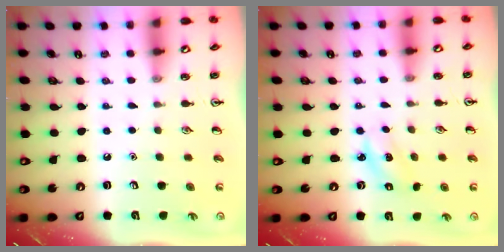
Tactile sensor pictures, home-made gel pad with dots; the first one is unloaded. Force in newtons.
{"total": 2.2, "press": 2.1, "slide": 0.7}